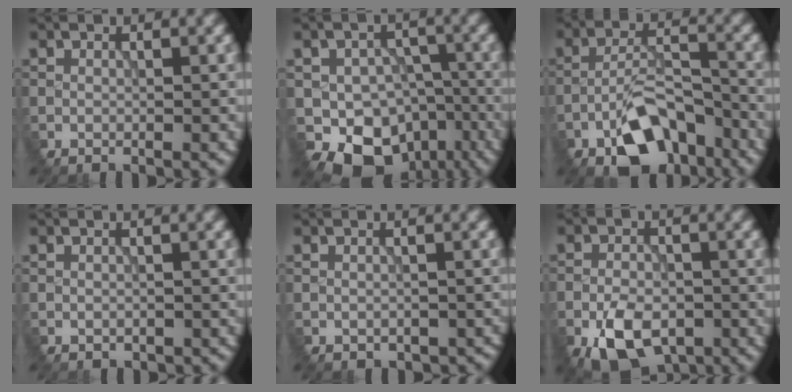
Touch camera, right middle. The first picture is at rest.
{"total": 7.9, "force": [-4.0, 5.6, 3.8], "torque": [-0.047, -0.020, -0.054]}
{"total": 8.0, "force": [-5.5, 3.2, 4.8], "torque": [-0.072, 0.004, -0.104]}
{"total": 0.8, "force": [-0.5, 0.6, 0.1], "torque": [-0.002, -0.010, -0.006]}
{"total": 2.4, "force": [-1.2, 1.7, 1.2], "torque": [-0.011, -0.020, -0.008]}
{"total": 6.9, "force": [-3.9, 3.9, 4.1], "torque": [-0.078, -0.017, -0.069]}